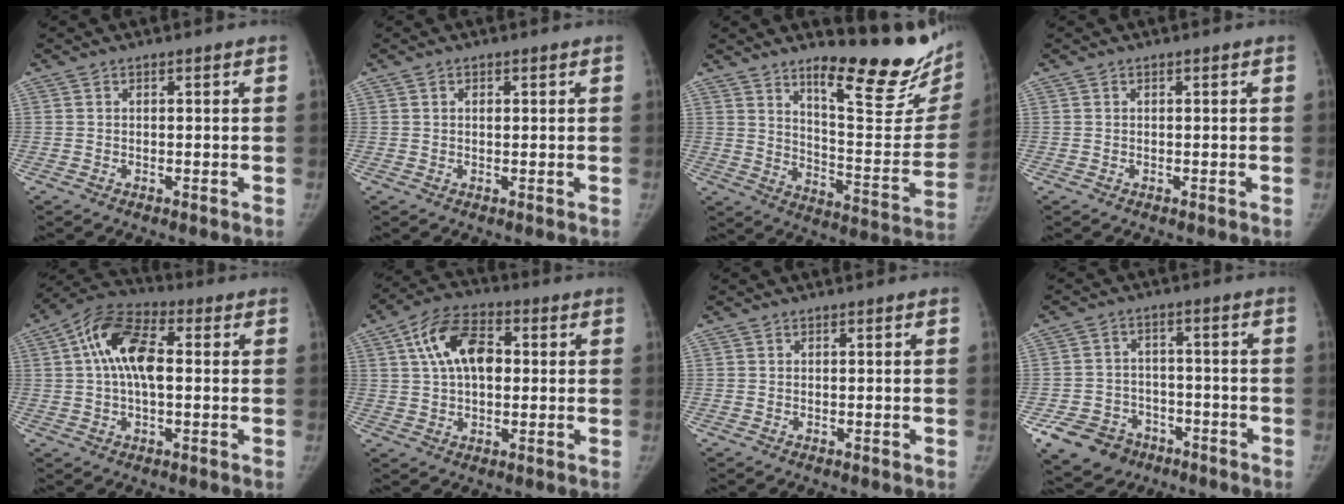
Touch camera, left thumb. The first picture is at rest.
{"total": 0.9, "force": [0.3, 0.6, 0.7], "torque": [-0.011, 0.001, 0.005]}
{"total": 22.6, "force": [16.2, 5.9, 14.5], "torque": [-0.156, -0.135, 0.234]}
{"total": 0.0}
{"total": 12.3, "force": [2.0, 6.3, 10.3], "torque": [-0.191, 0.026, 0.024]}
{"total": 12.0, "force": [2.8, 7.1, 9.2], "torque": [-0.151, 0.015, 0.042]}
{"total": 0.0}
{"total": 10.7, "force": [-6.1, 8.2, 3.1], "torque": [-0.053, 0.038, -0.091]}